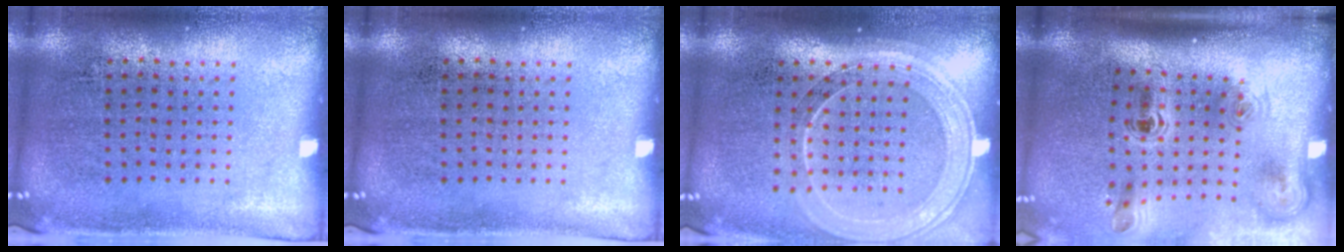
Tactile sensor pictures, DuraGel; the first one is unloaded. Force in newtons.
{"total": 0.0}
{"total": 1.9, "press": 1.7, "slide": 0.8}
{"total": 2.3, "press": 1.5, "slide": 1.7}